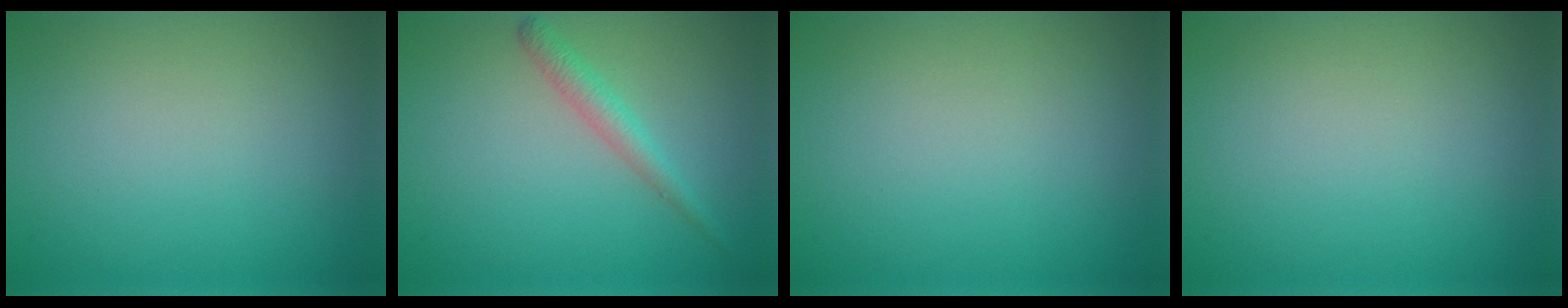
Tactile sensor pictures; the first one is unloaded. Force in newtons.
{"total": 2.0, "press": 2.0, "slide": 0.1}
{"total": 0.0}
{"total": 0.0}